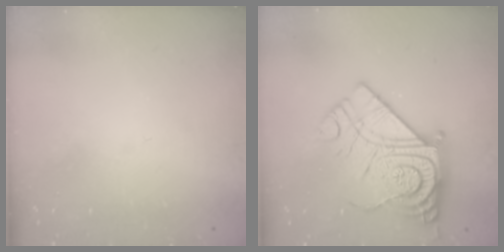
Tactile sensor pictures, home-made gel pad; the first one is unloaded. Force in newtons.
{"total": 21.8, "press": 21.8, "slide": 2.0}